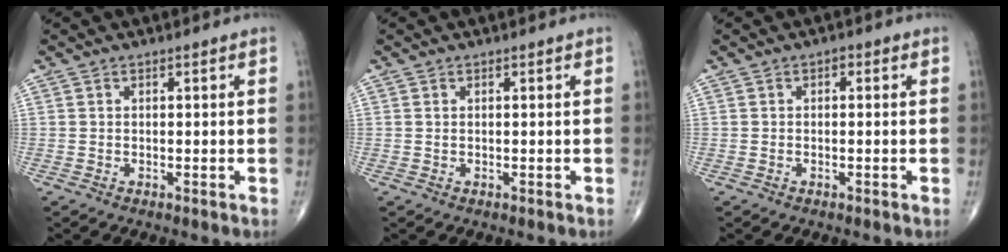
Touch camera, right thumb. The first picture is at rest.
{"total": 0.0}
{"total": 0.9, "force": [0.1, 0.6, 0.7], "torque": [0.000, 0.005, -0.007]}